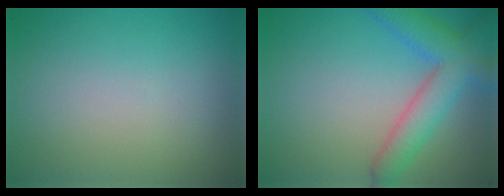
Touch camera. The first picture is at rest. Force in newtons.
{"total": 5.5, "press": 5.5, "slide": 0.4}